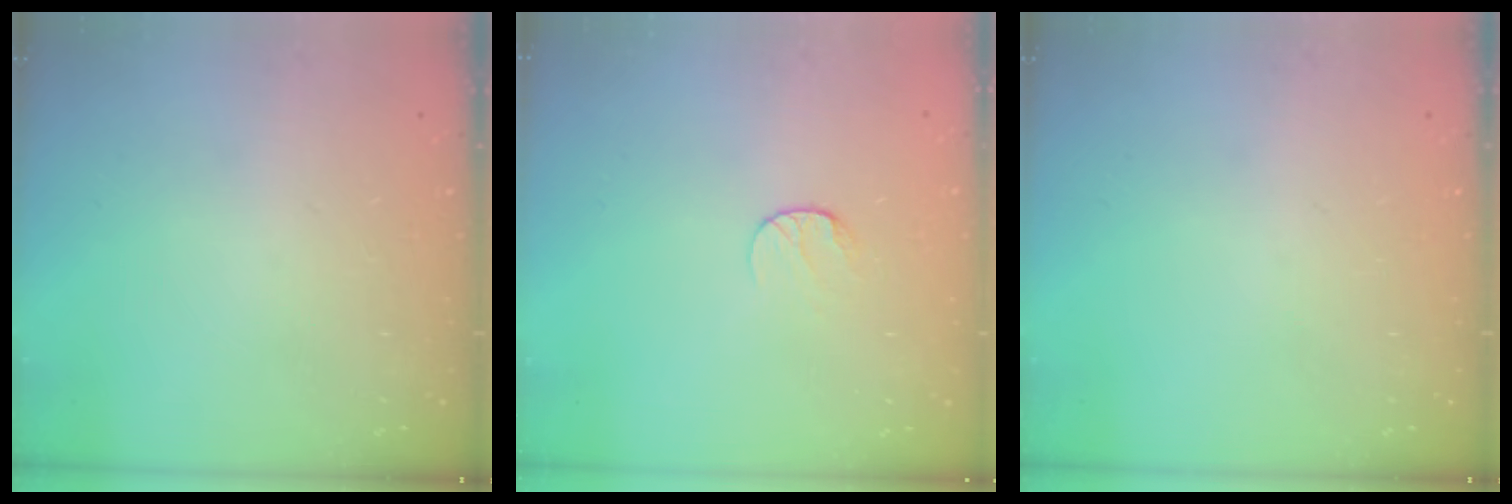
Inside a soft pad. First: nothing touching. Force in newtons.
{"total": 6.1, "press": 6.1, "slide": 0.6}
{"total": 0.0}